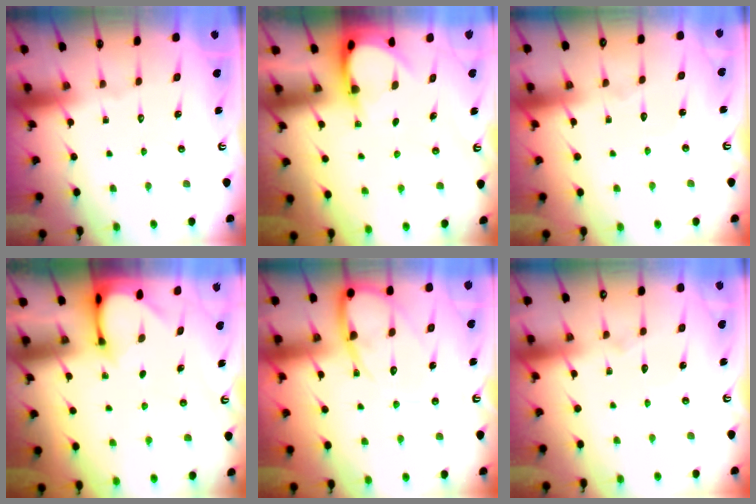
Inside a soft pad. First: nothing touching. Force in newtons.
{"total": 3.7, "press": 3.7, "slide": 0.3}
{"total": 4.2, "press": 4.2, "slide": 0.4}
{"total": 3.4, "press": 3.4, "slide": 0.3}
{"total": 11.6, "press": 11.5, "slide": 1.2}
{"total": 5.1, "press": 5.1, "slide": 0.5}